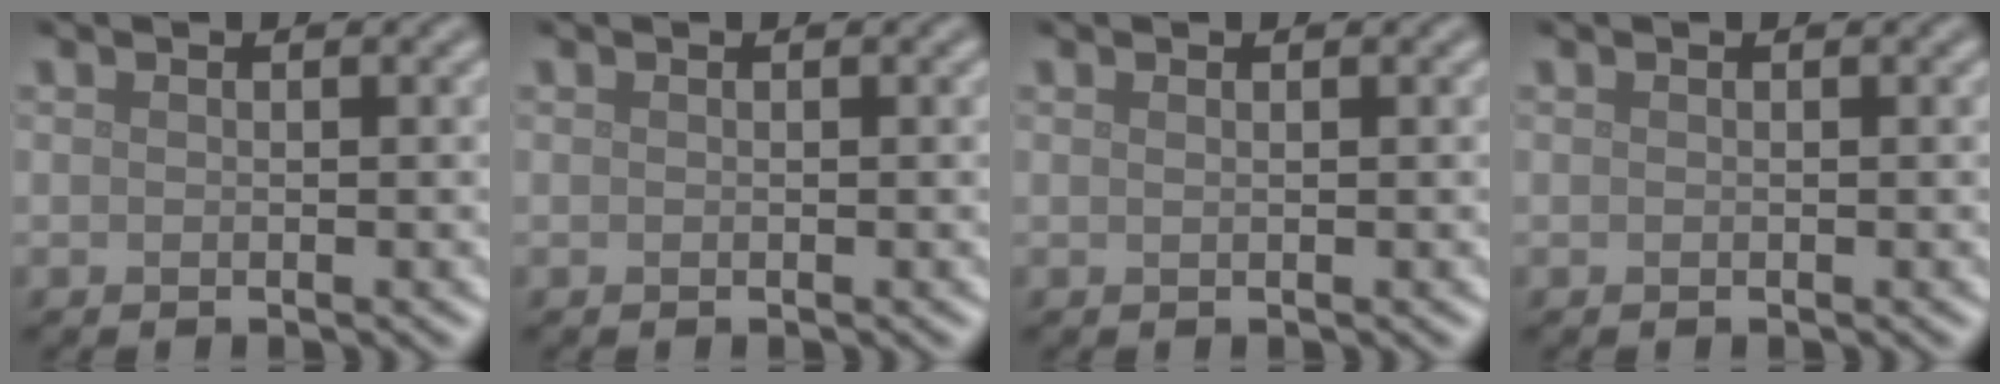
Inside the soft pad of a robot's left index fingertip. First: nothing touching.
{"total": 0.0}
{"total": 0.5, "force": [0.3, 0.2, 0.4], "torque": [-0.002, 0.000, 0.001]}
{"total": 0.0}